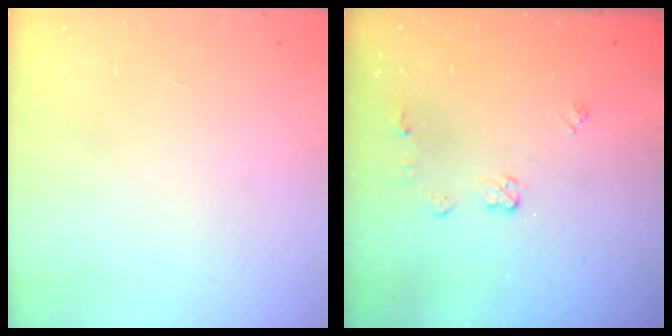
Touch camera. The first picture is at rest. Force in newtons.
{"total": 5.7, "press": 5.7, "slide": 0.4}